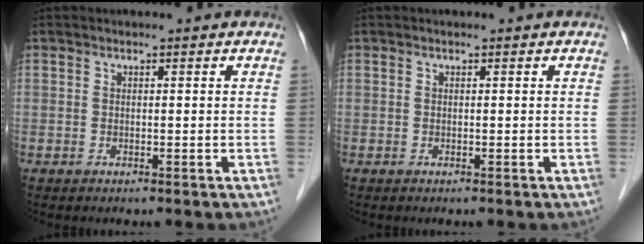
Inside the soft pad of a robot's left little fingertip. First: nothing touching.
{"total": 0.0}